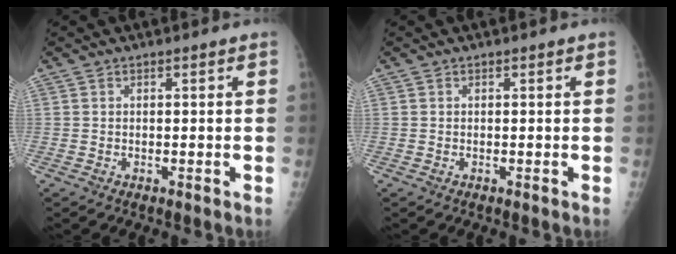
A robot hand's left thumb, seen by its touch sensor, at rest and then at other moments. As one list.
[{"total": 0.0}]